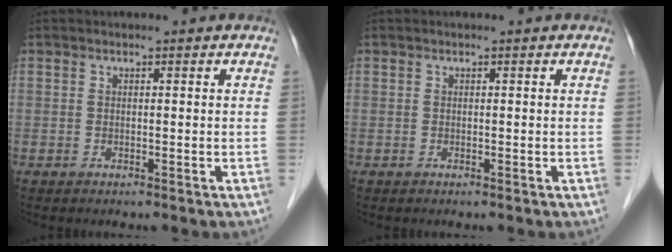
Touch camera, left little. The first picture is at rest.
{"total": 0.0}